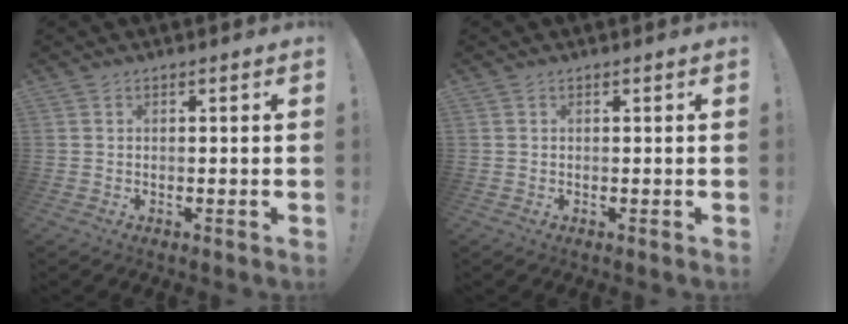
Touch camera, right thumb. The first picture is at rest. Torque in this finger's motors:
{"motor_torque": [-0.04, 0.19, 0.21, 0.20, -0.07]}